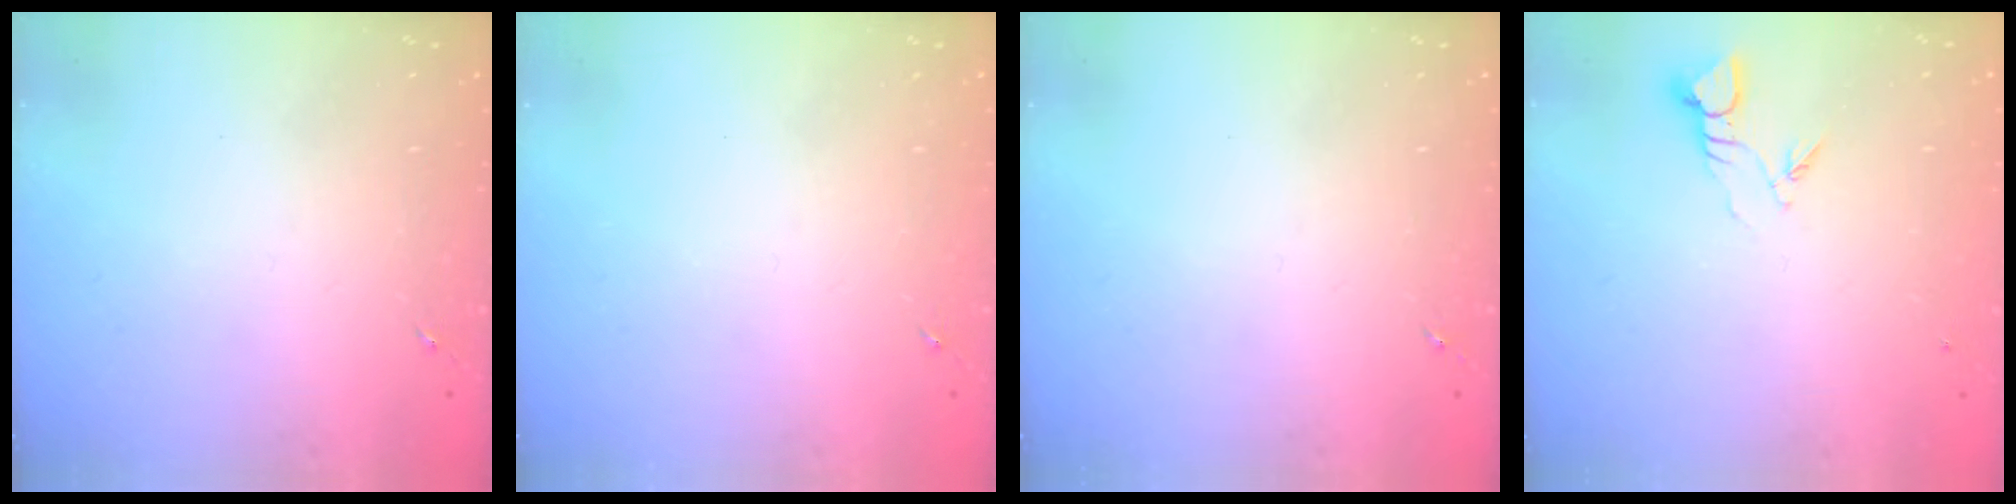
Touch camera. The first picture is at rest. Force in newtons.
{"total": 0.0}
{"total": 0.0}
{"total": 3.8, "press": 3.8, "slide": 0.3}